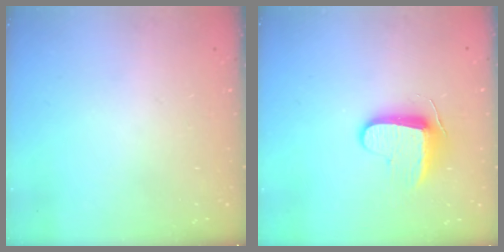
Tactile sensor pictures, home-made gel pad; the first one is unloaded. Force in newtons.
{"total": 8.9, "press": 8.9, "slide": 0.8}